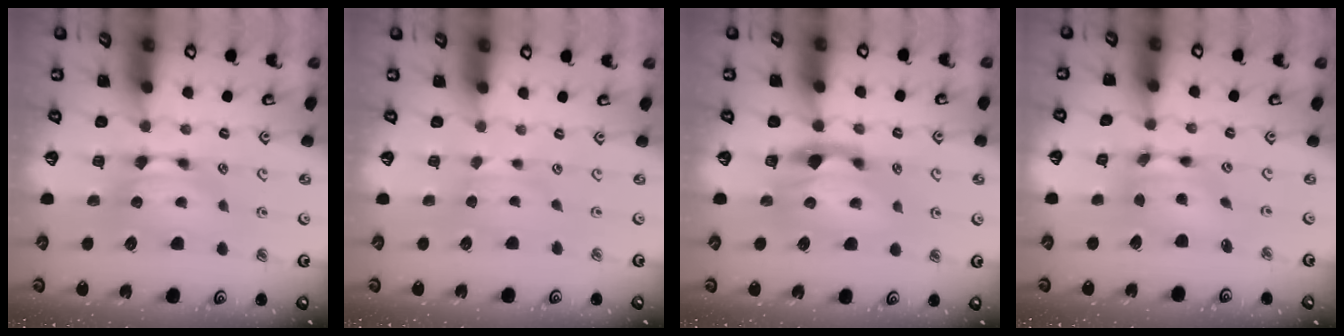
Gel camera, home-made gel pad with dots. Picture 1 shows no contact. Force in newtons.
{"total": 2.1, "press": 2.1, "slide": 0.5}
{"total": 3.0, "press": 2.6, "slide": 1.3}
{"total": 5.3, "press": 4.9, "slide": 2.1}